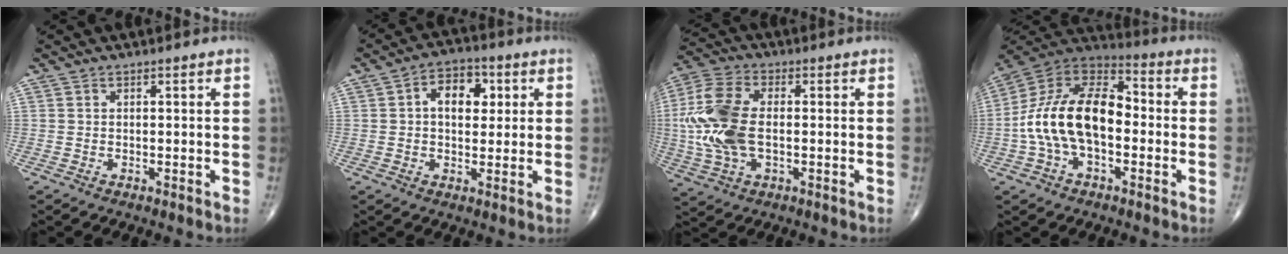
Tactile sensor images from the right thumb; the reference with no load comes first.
{"total": 8.4, "force": [1.8, 5.4, 6.1], "torque": [-0.070, 0.009, 0.021]}
{"total": 14.5, "force": [-0.4, 8.1, 12.1], "torque": [-0.276, 0.009, -0.011]}
{"total": 18.6, "force": [-2.1, 10.7, 15.1], "torque": [-0.275, 0.045, -0.046]}